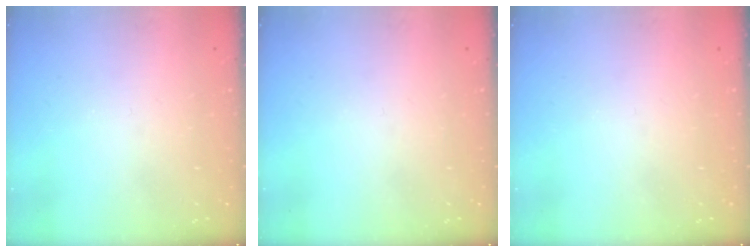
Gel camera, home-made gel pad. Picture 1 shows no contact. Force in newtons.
{"total": 0.0}
{"total": 0.0}